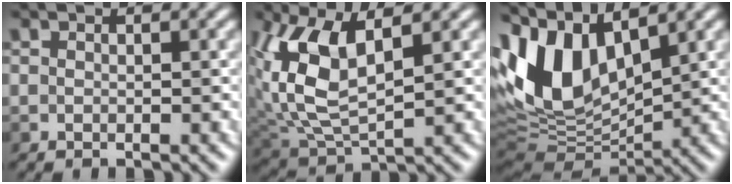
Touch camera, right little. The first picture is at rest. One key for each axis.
{"total": 7.7, "fx": 1.9, "fy": 3.7, "fz": 6.4, "tx": -0.145, "ty": -0.001, "tz": 0.035}
{"total": 11.2, "fx": 4.0, "fy": 6.3, "fz": 8.4, "tx": -0.181, "ty": 0.025, "tz": 0.067}